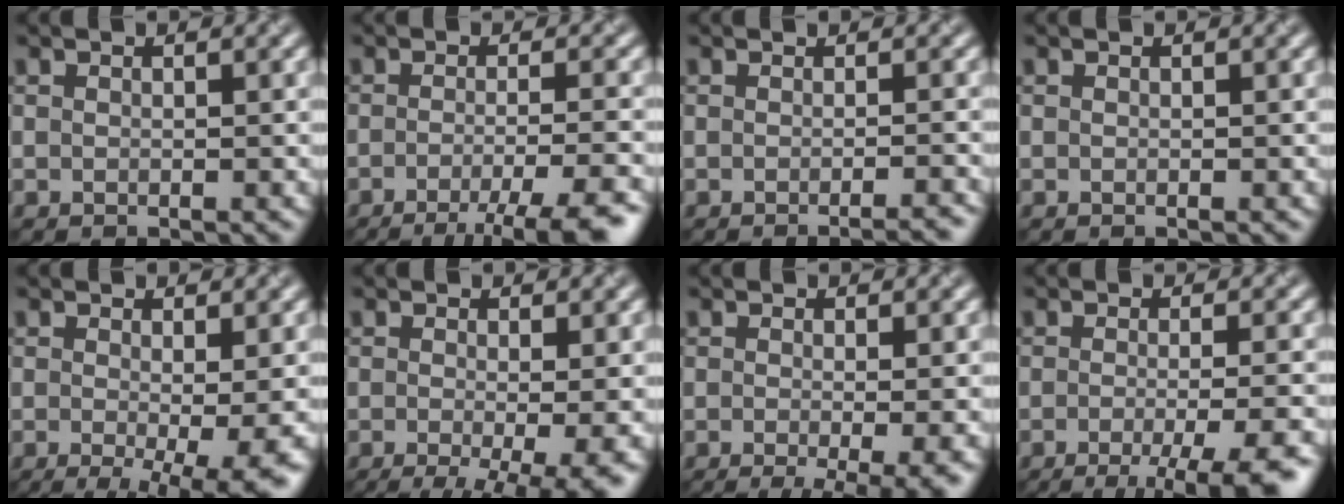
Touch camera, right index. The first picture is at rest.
{"total": 6.6, "force": [-3.9, 1.3, 5.2], "torque": [-0.066, -0.004, -0.056]}
{"total": 2.6, "force": [-1.4, 0.7, 2.1], "torque": [-0.008, 0.002, -0.024]}
{"total": 0.0}
{"total": 7.0, "force": [-2.0, 1.7, 6.5], "torque": [-0.089, -0.017, -0.022]}
{"total": 8.6, "force": [-2.9, 2.8, 7.6], "torque": [-0.091, -0.013, -0.036]}
{"total": 6.2, "force": [-2.5, 1.7, 5.4], "torque": [-0.064, -0.012, -0.030]}
{"total": 7.3, "force": [-4.0, 1.8, 5.9], "torque": [-0.064, -0.009, -0.053]}